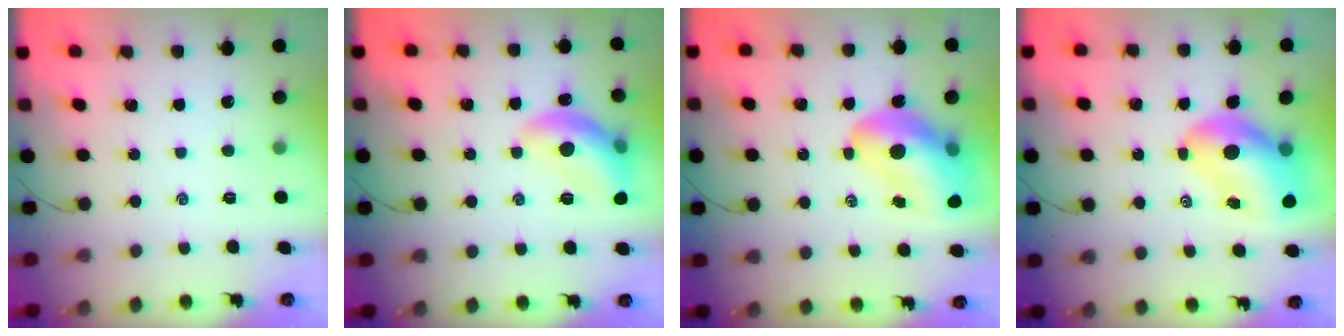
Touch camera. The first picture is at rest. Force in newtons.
{"total": 13.2, "press": 13.2, "slide": 1.3}
{"total": 15.4, "press": 14.7, "slide": 4.4}
{"total": 12.3, "press": 11.7, "slide": 3.9}